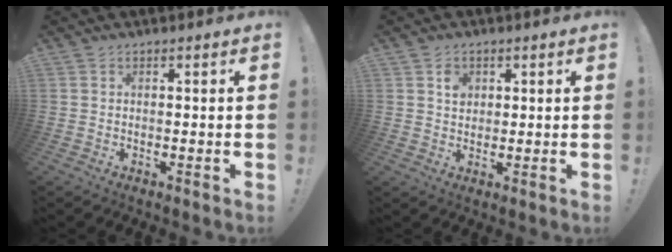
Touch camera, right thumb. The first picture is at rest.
{"total": 3.4, "force": [1.2, 2.8, 1.5], "torque": [-0.009, -0.005, 0.017]}